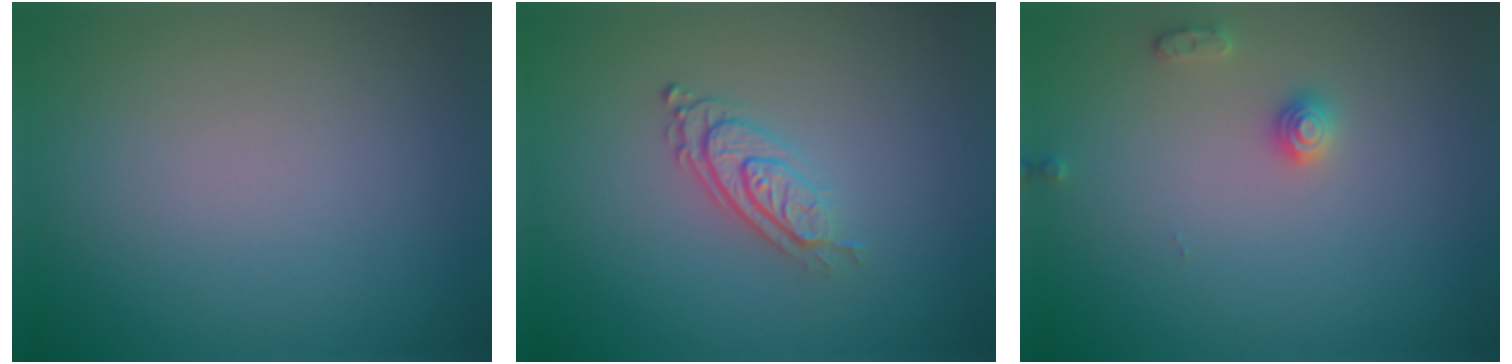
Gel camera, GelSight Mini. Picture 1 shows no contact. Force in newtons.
{"total": 2.8, "press": 2.0, "slide": 1.9}
{"total": 1.4, "press": 1.4, "slide": 0.1}